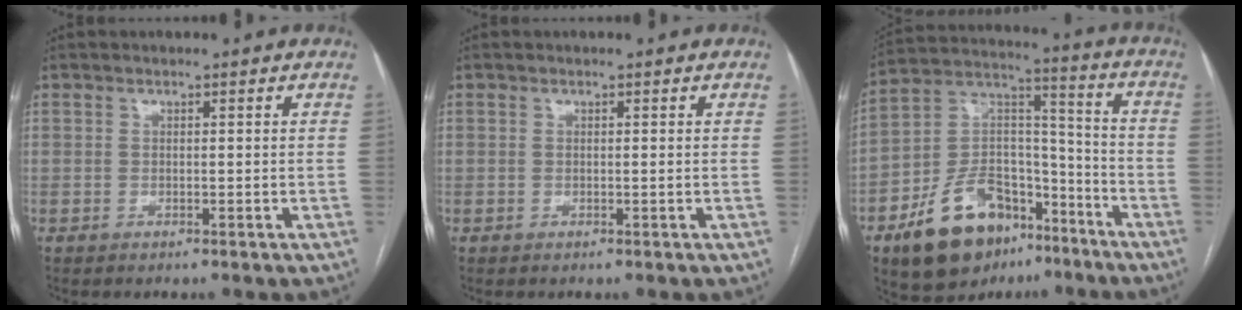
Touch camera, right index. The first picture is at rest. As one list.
[{"total": 0.0}, {"total": 18.2, "force": [-11.1, 10.1, 10.2], "torque": [-0.183, 0.036, -0.181]}]